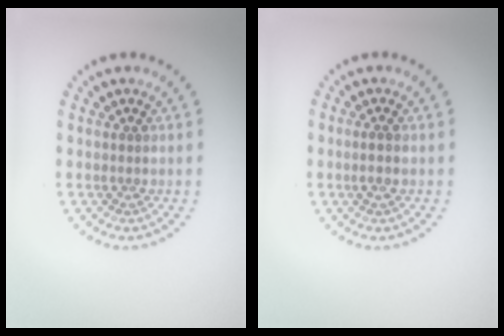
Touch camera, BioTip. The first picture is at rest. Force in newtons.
{"total": 1.2, "press": 1.0, "slide": 0.6}